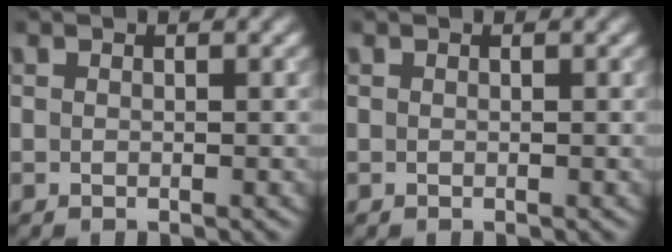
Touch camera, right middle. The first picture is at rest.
{"total": 0.0}